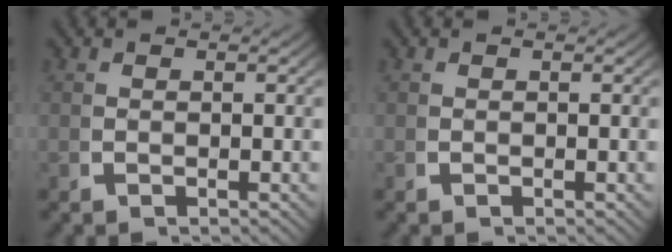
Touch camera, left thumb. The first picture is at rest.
{"total": 0.0}